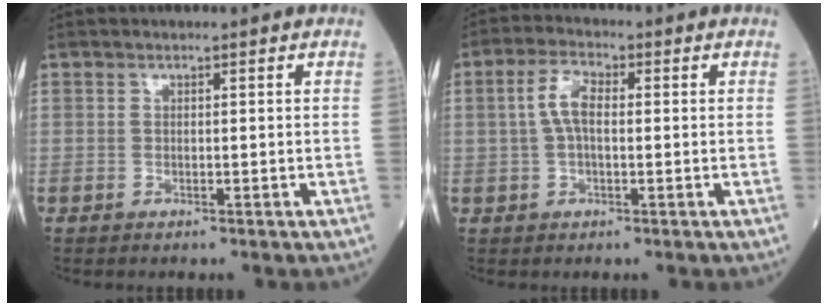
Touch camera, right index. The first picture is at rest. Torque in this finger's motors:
{"motor_torque": [0.34, -0.28, 0.12, 0.06]}